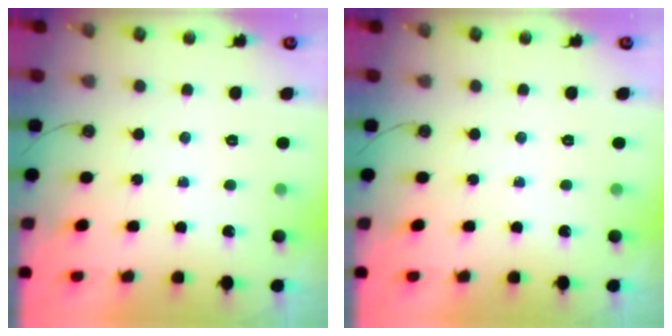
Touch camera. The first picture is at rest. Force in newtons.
{"total": 0.0}